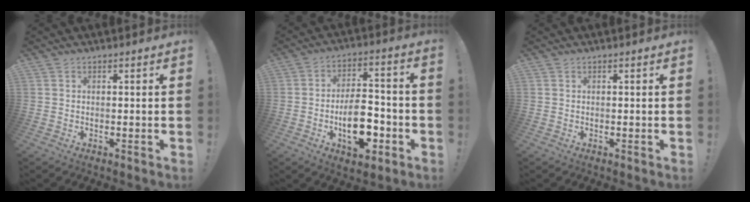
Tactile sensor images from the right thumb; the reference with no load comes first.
{"total": 14.5, "force": [-4.5, 8.1, 11.2], "torque": [-0.177, 0.022, -0.072]}
{"total": 0.0}